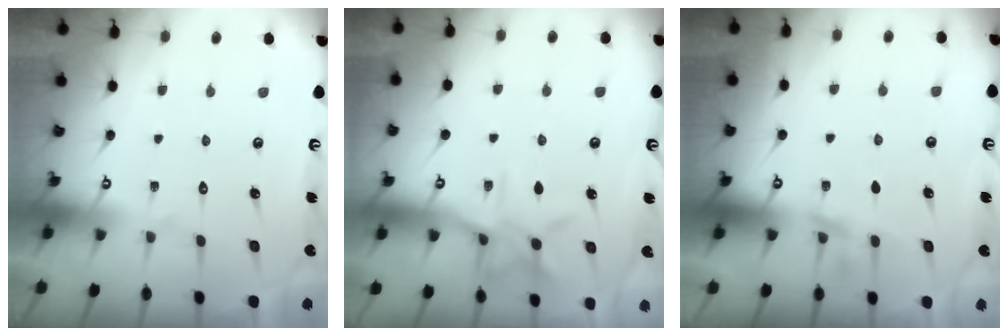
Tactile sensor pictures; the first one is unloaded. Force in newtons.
{"total": 9.5, "press": 9.5, "slide": 0.6}
{"total": 4.4, "press": 4.2, "slide": 1.2}